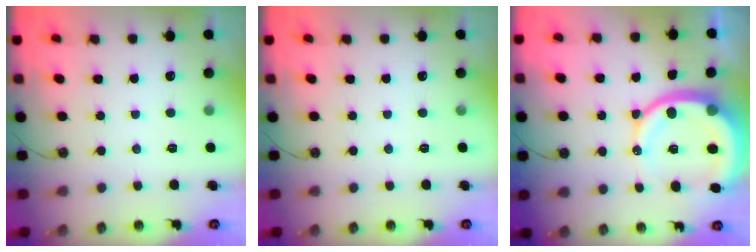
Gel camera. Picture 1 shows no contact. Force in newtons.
{"total": 0.0}
{"total": 14.6, "press": 14.5, "slide": 1.7}